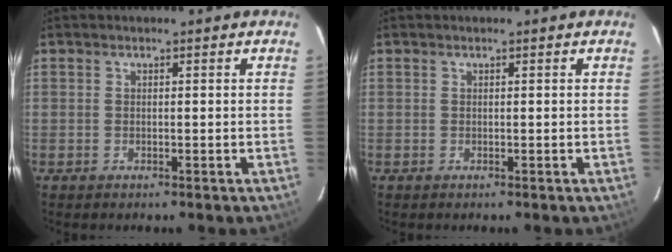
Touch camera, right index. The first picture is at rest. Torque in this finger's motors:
{"motor_torque": [0.00, 0.00, 0.00, 0.00]}